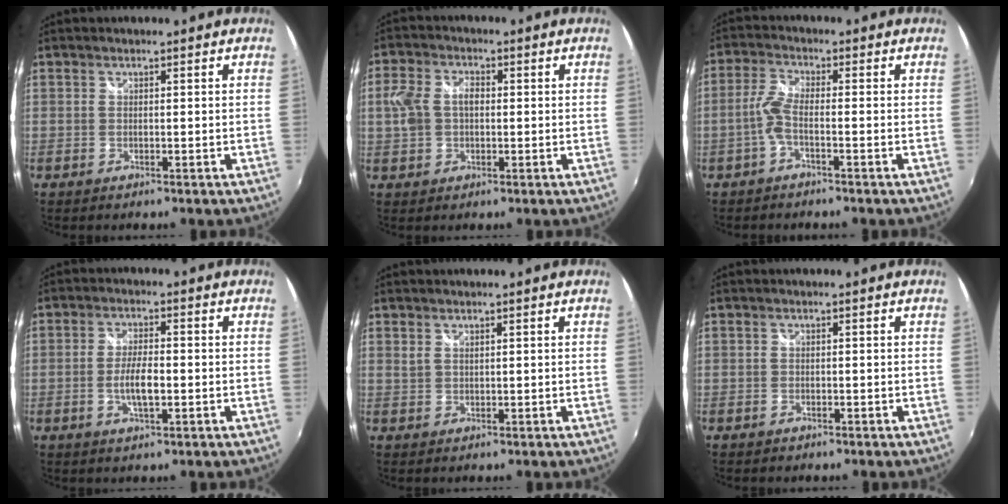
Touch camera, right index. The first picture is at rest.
{"total": 6.5, "force": [0.2, 4.7, 4.6], "torque": [-0.096, 0.013, 0.005]}
{"total": 3.6, "force": [-1.6, 0.4, 3.3], "torque": [-0.080, 0.006, -0.034]}
{"total": 5.2, "force": [-1.3, 1.5, 4.8], "torque": [-0.096, -0.002, -0.023]}
{"total": 0.8, "force": [0.8, 0.2, 0.3], "torque": [-0.005, 0.000, 0.014]}
{"total": 1.0, "force": [-0.7, 0.7, 0.1], "torque": [-0.006, -0.002, -0.011]}